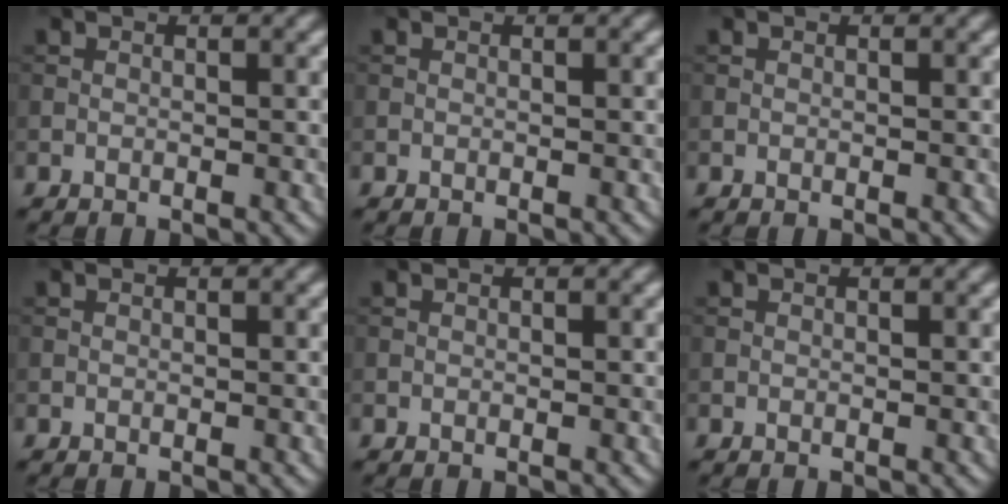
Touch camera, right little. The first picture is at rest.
{"total": 0.0}
{"total": 0.0}
{"total": 0.0}
{"total": 0.0}
{"total": 0.0}